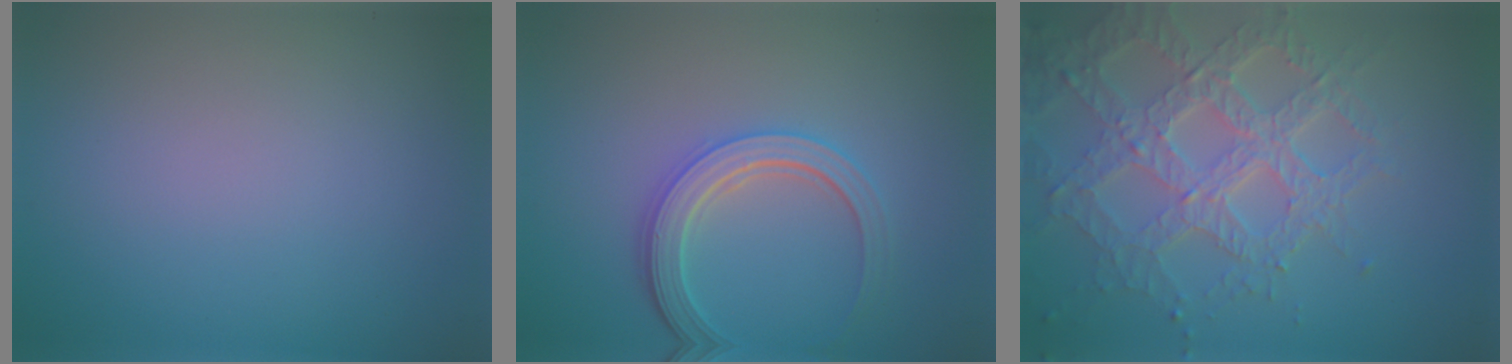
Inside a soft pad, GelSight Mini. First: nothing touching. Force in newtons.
{"total": 4.2, "press": 3.4, "slide": 2.4}
{"total": 7.1, "press": 5.1, "slide": 4.9}